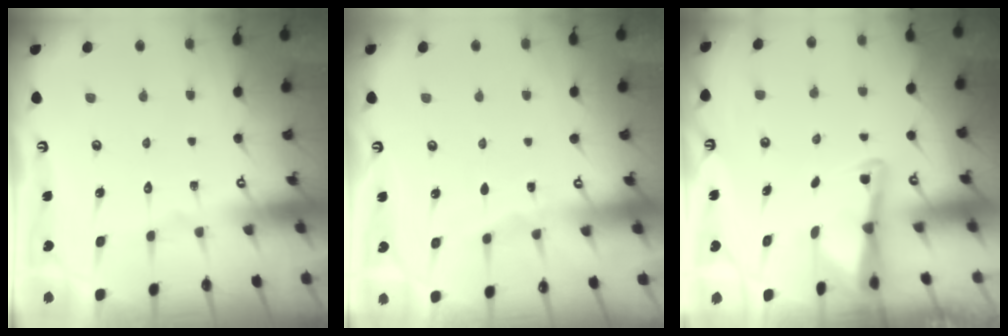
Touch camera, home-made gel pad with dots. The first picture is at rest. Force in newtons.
{"total": 2.6, "press": 2.6, "slide": 0.4}
{"total": 2.9, "press": 2.9, "slide": 0.2}